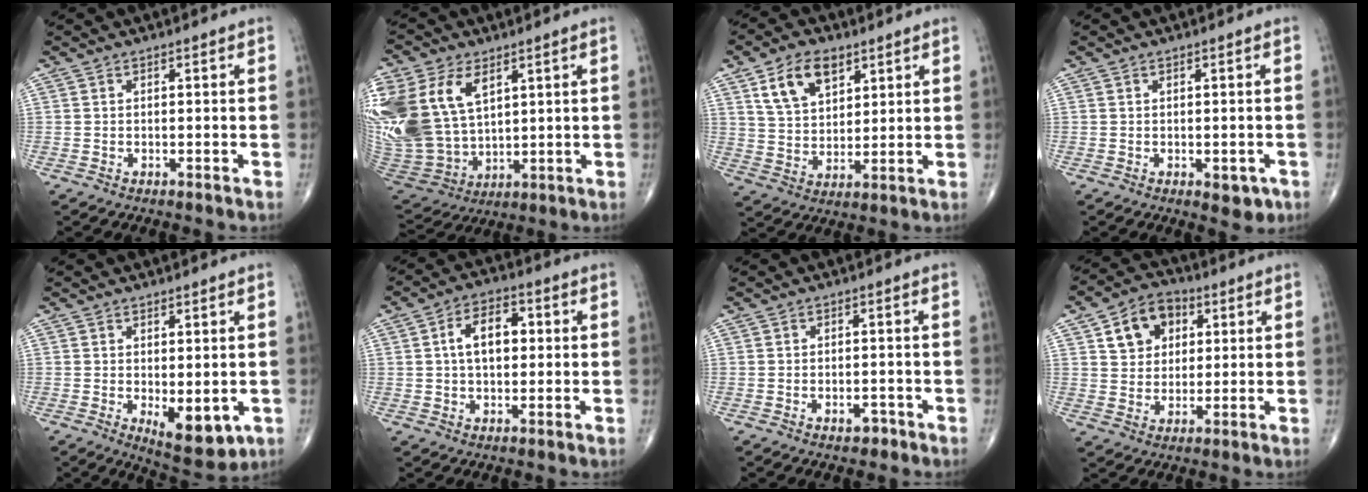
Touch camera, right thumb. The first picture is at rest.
{"total": 23.1, "force": [7.9, 15.1, 15.6], "torque": [-0.360, -0.005, 0.168]}
{"total": 10.6, "force": [5.5, 6.4, 6.4], "torque": [-0.094, -0.022, 0.105]}
{"total": 3.4, "force": [-1.1, 1.9, 2.5], "torque": [-0.014, -0.001, -0.008]}
{"total": 8.0, "force": [-1.7, 3.6, 6.9], "torque": [-0.081, -0.017, -0.011]}
{"total": 8.5, "force": [1.3, 5.2, 6.6], "torque": [-0.096, 0.016, 0.016]}
{"total": 2.3, "force": [-1.3, 1.3, 1.4], "torque": [-0.015, 0.010, -0.016]}
{"total": 10.0, "force": [3.6, 7.7, 5.2], "torque": [-0.050, -0.005, 0.060]}